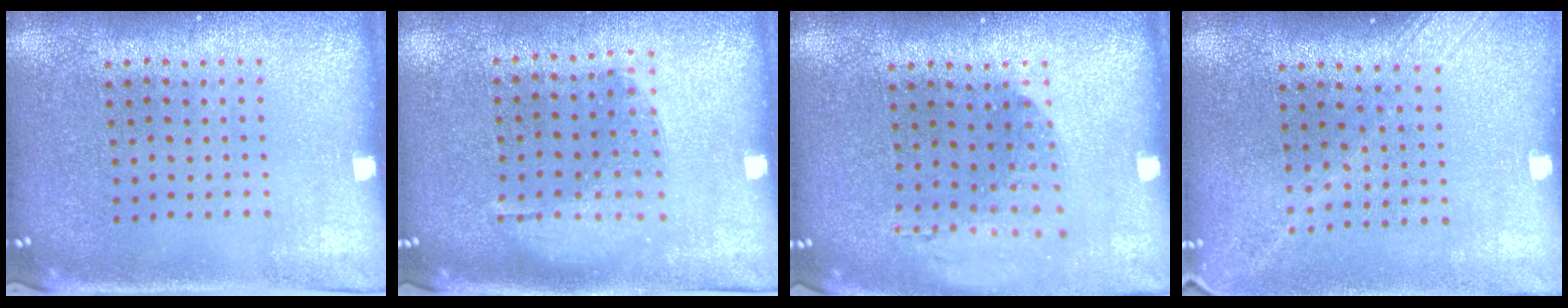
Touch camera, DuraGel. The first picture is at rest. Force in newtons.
{"total": 1.1, "press": 0.8, "slide": 0.7}
{"total": 1.2, "press": 1.2, "slide": 0.2}
{"total": 1.7, "press": 1.3, "slide": 1.1}